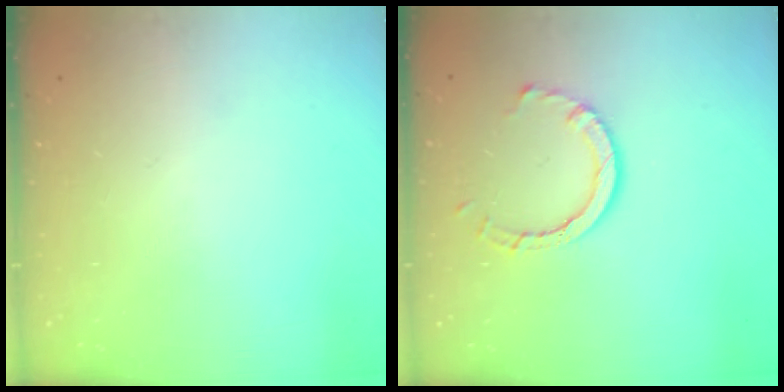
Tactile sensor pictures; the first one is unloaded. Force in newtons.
{"total": 5.8, "press": 5.8, "slide": 0.2}